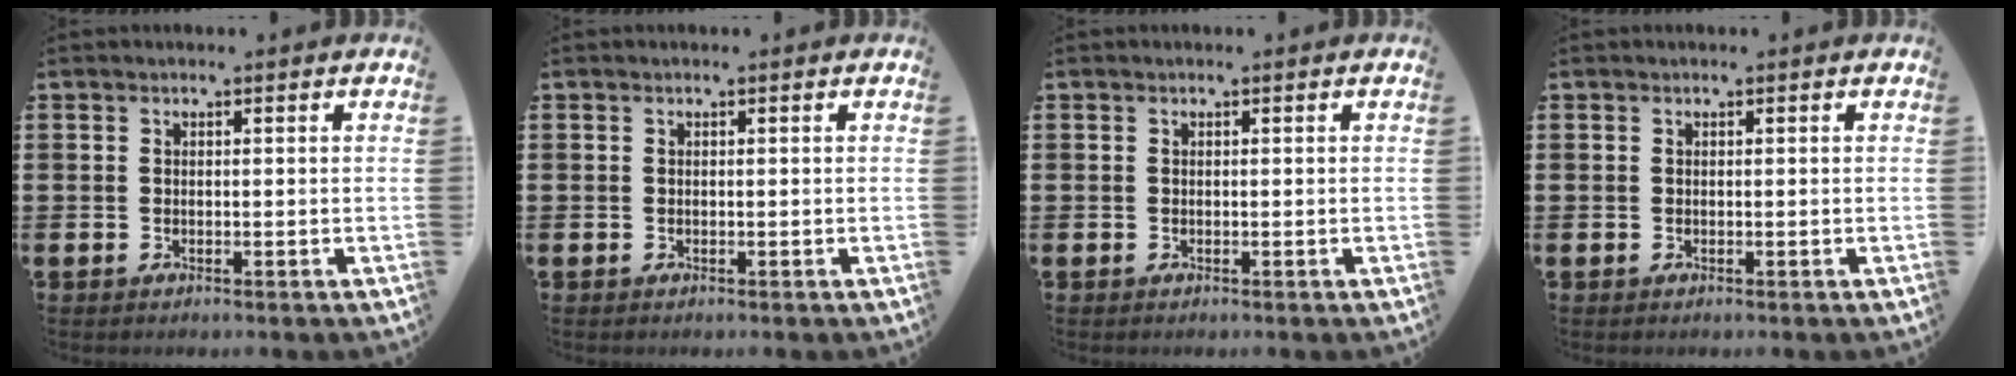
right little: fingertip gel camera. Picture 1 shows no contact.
{"total": 0.0}
{"total": 0.0}
{"total": 0.0}